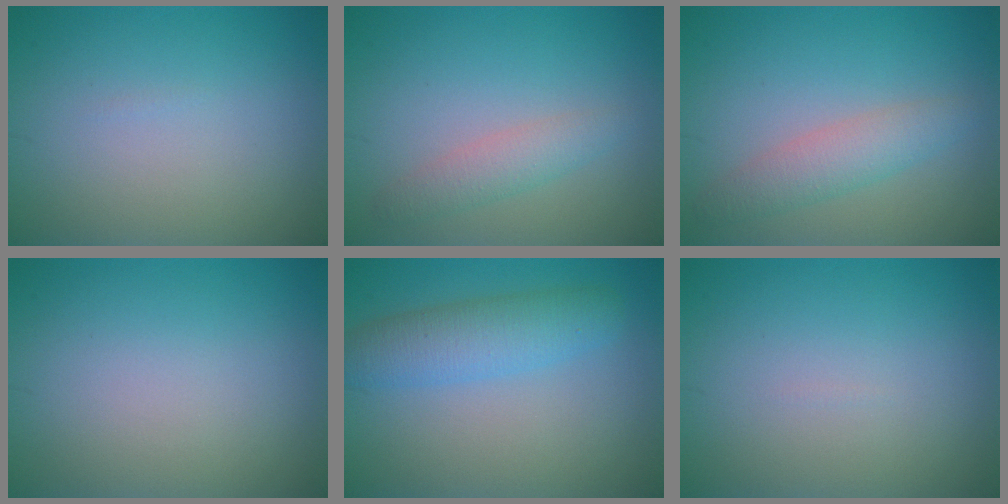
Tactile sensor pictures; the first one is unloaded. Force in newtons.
{"total": 1.3, "press": 1.3, "slide": 0.3}
{"total": 2.8, "press": 2.8, "slide": 0.1}
{"total": 0.0}
{"total": 4.1, "press": 4.1, "slide": 0.2}
{"total": 0.0}